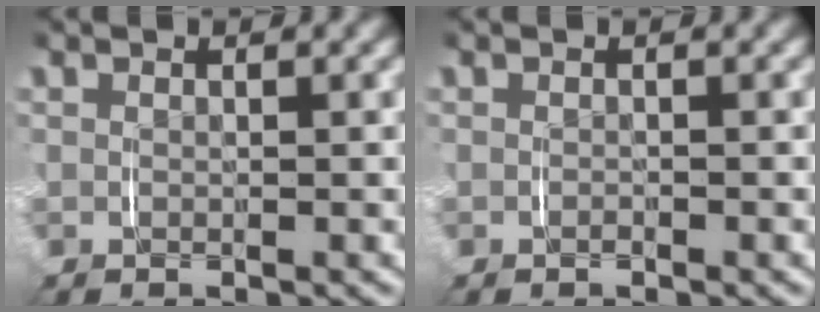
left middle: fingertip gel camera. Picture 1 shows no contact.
{"total": 0.5, "force": [-0.5, 0.2, 0.1], "torque": [-0.004, -0.001, -0.010]}